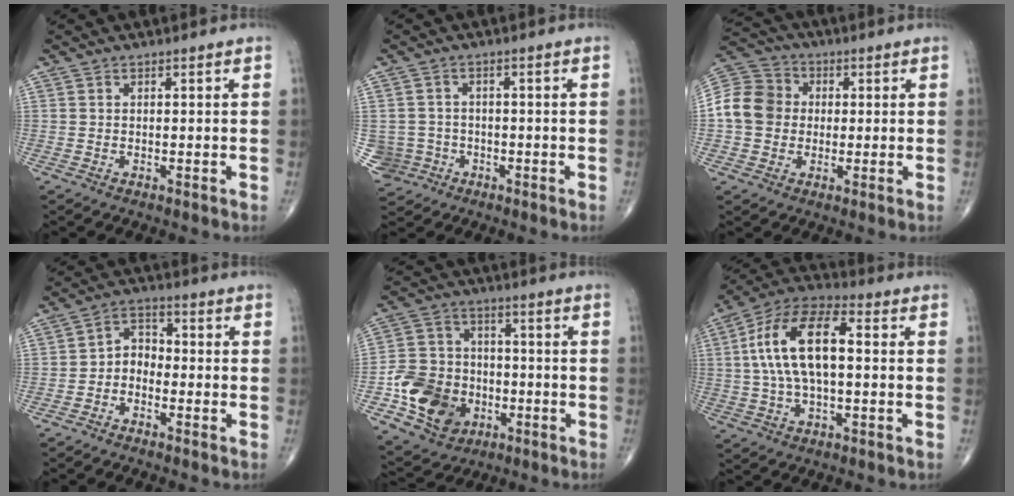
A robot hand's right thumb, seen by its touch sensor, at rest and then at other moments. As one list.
[{"total": 5.4, "force": [-1.5, 5.2, 0.2], "torque": [0.006, 0.015, -0.022]}, {"total": 11.0, "force": [0.1, 9.6, 5.3], "torque": [-0.089, 0.028, -0.010]}, {"total": 4.6, "force": [-1.8, 3.4, 2.6], "torque": [-0.021, 0.030, -0.047]}, {"total": 14.9, "force": [-4.7, 11.9, 7.6], "torque": [-0.106, 0.021, -0.078]}, {"total": 15.6, "force": [1.4, 7.3, 13.7], "torque": [-0.264, 0.036, 0.020]}]